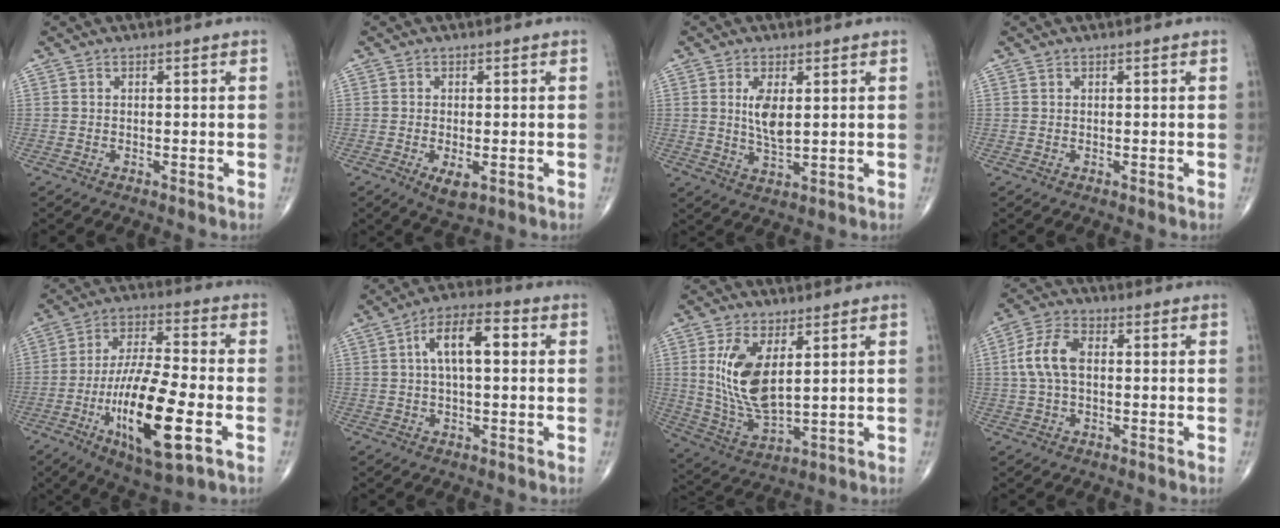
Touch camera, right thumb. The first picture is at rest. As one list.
[{"total": 3.6, "force": [-1.2, 1.6, 3.0], "torque": [-0.052, -0.009, -0.017]}, {"total": 5.5, "force": [1.3, 2.2, 4.9], "torque": [-0.090, -0.017, 0.030]}, {"total": 0.0}, {"total": 19.4, "force": [-6.0, 5.6, 17.5], "torque": [-0.323, 0.012, -0.098]}, {"total": 9.8, "force": [2.0, 4.1, 8.7], "torque": [-0.145, 0.023, 0.025]}, {"total": 12.0, "force": [3.3, 5.5, 10.2], "torque": [-0.199, -0.024, 0.080]}, {"total": 7.9, "force": [0.7, 4.6, 6.4], "torque": [-0.138, 0.021, 0.009]}]